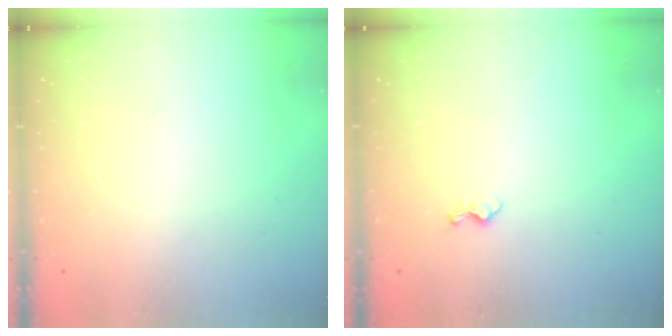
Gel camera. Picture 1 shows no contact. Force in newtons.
{"total": 3.7, "press": 3.7, "slide": 0.4}